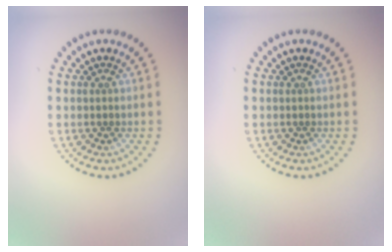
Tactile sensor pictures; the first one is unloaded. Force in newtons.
{"total": 0.0}